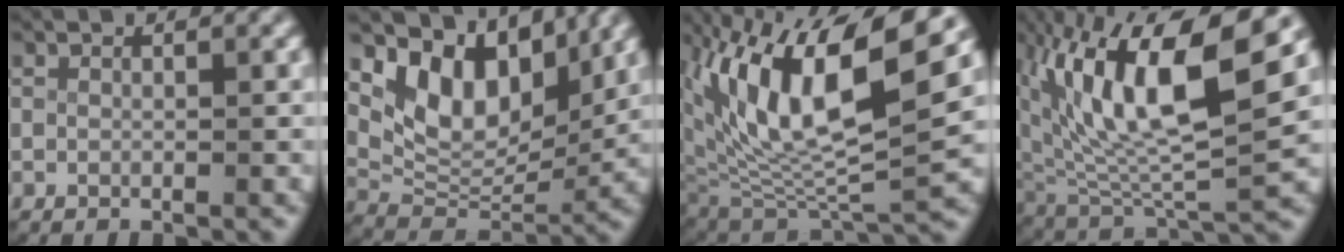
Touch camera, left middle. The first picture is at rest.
{"total": 11.9, "force": [4.3, 8.5, 7.2], "torque": [-0.149, -0.009, 0.069]}
{"total": 14.1, "force": [2.3, 7.3, 11.8], "torque": [-0.219, -0.005, 0.051]}
{"total": 13.9, "force": [2.7, 6.6, 12.0], "torque": [-0.235, -0.008, 0.055]}